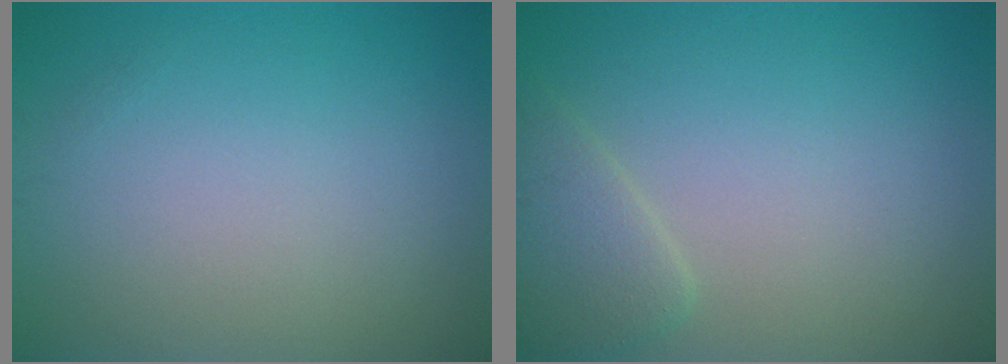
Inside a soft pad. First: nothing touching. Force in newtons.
{"total": 2.4, "press": 2.4, "slide": 0.2}